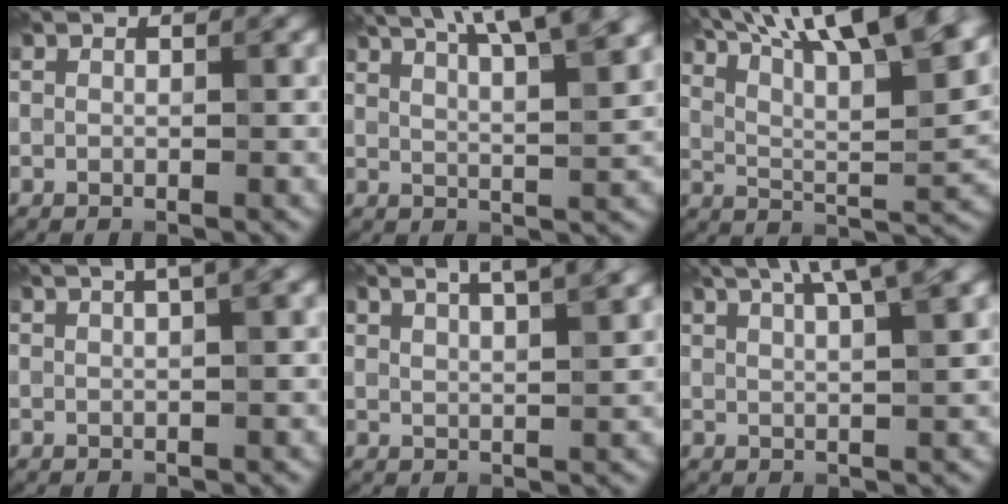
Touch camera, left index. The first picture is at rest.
{"total": 12.4, "force": [7.7, 3.9, 8.9], "torque": [-0.097, 0.045, 0.073]}
{"total": 16.6, "force": [10.6, 4.6, 11.9], "torque": [-0.181, 0.031, 0.146]}
{"total": 4.9, "force": [2.9, 1.6, 3.7], "torque": [-0.027, 0.027, 0.015]}
{"total": 6.9, "force": [4.6, 2.2, 4.6], "torque": [-0.035, 0.037, 0.035]}
{"total": 8.6, "force": [5.3, 2.4, 6.3], "torque": [-0.070, 0.040, 0.050]}